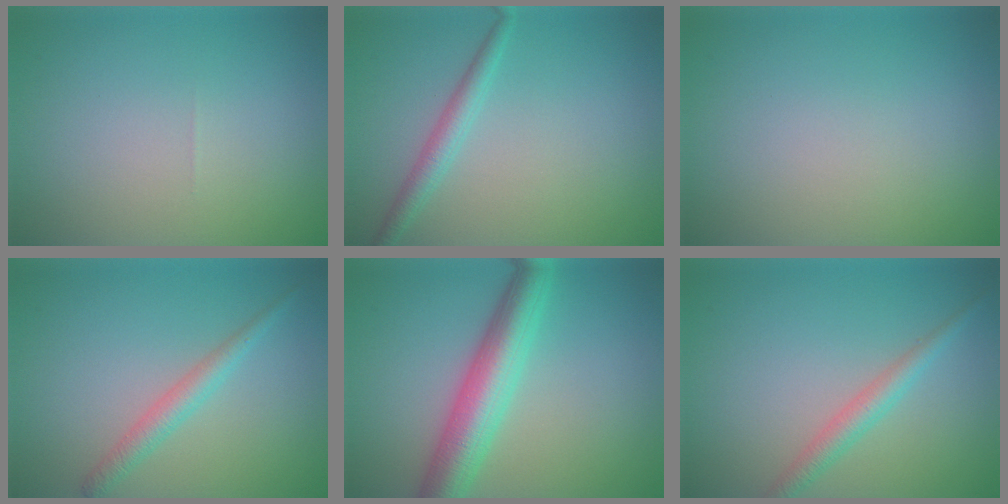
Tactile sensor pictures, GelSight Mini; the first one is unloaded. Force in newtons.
{"total": 2.1, "press": 2.1, "slide": 0.1}
{"total": 0.0}
{"total": 2.1, "press": 2.1, "slide": 0.1}
{"total": 6.4, "press": 6.4, "slide": 0.2}
{"total": 2.4, "press": 2.4, "slide": 0.1}